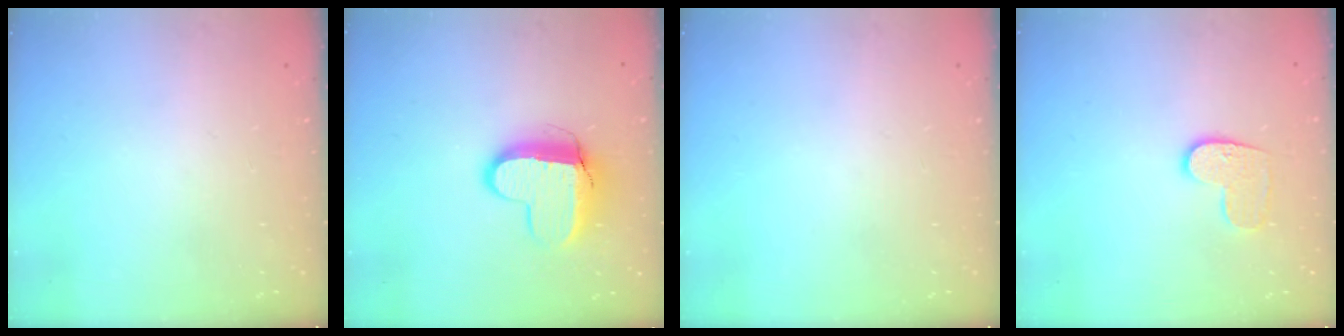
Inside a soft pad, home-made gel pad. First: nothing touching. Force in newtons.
{"total": 10.5, "press": 10.4, "slide": 0.8}
{"total": 0.0}
{"total": 8.0, "press": 8.0, "slide": 0.3}